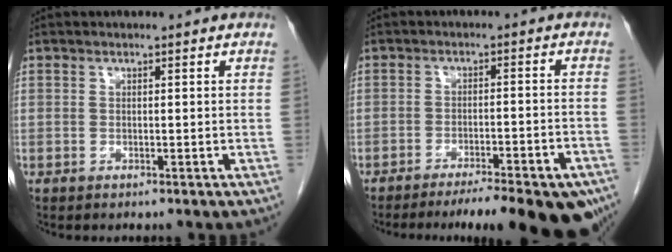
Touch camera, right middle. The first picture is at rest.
{"total": 17.0, "force": [-13.9, 2.4, 9.6], "torque": [-0.077, -0.008, -0.181]}